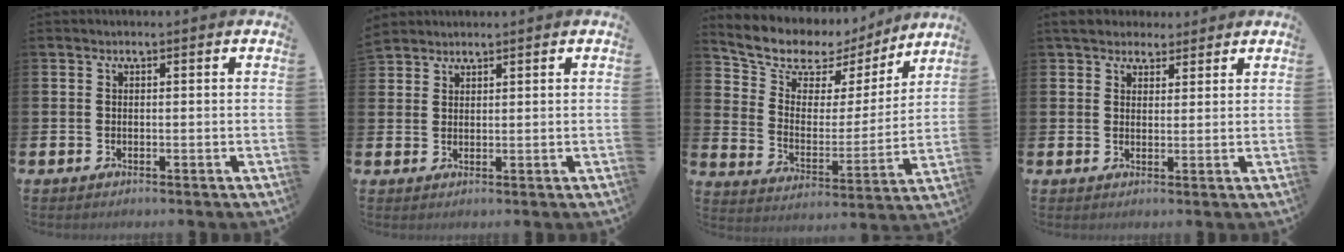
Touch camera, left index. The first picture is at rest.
{"total": 2.2, "force": [2.1, 0.6, -0.4], "torque": [0.016, -0.011, 0.039]}
{"total": 9.1, "force": [7.8, 4.2, 1.8], "torque": [-0.079, -0.057, 0.138]}
{"total": 4.2, "force": [3.7, 2.0, 0.4], "torque": [-0.009, -0.012, 0.068]}